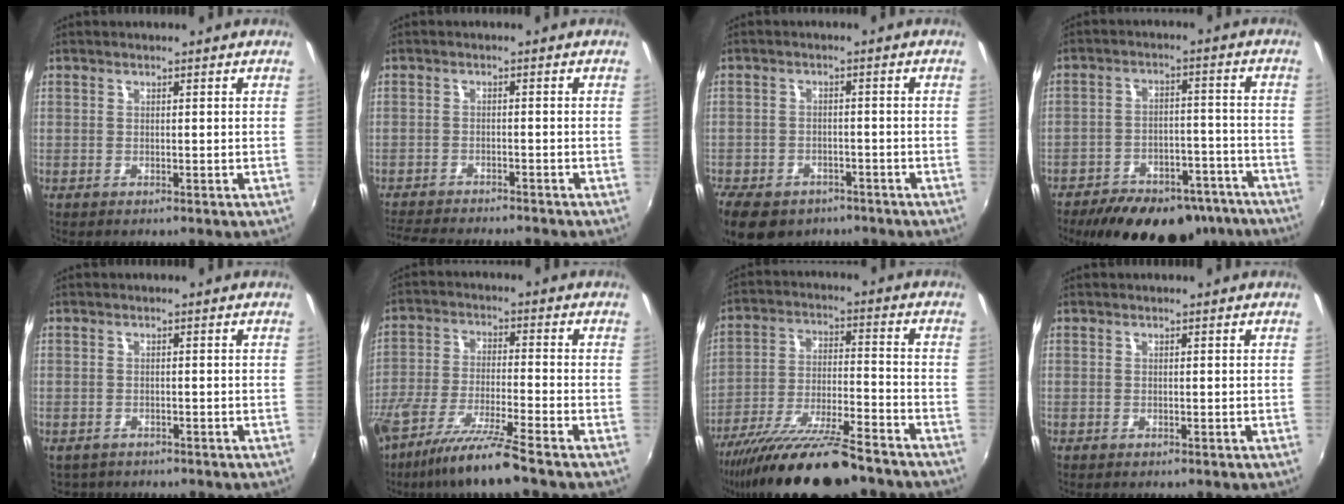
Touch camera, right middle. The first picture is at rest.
{"total": 9.2, "force": [-8.5, 0.9, 3.3], "torque": [-0.087, -0.016, -0.137]}
{"total": 11.9, "force": [-8.1, 6.9, 5.3], "torque": [-0.136, -0.017, -0.125]}
{"total": 22.5, "force": [-17.7, 9.6, 9.9], "torque": [-0.183, 0.014, -0.226]}
{"total": 2.2, "force": [-1.7, 1.3, 0.4], "torque": [-0.014, -0.006, -0.023]}
{"total": 13.4, "force": [-10.4, -0.5, 8.4], "torque": [-0.172, -0.040, -0.186]}
{"total": 20.3, "force": [-16.3, 3.5, 11.7], "torque": [-0.225, -0.048, -0.266]}
{"total": 0.0}